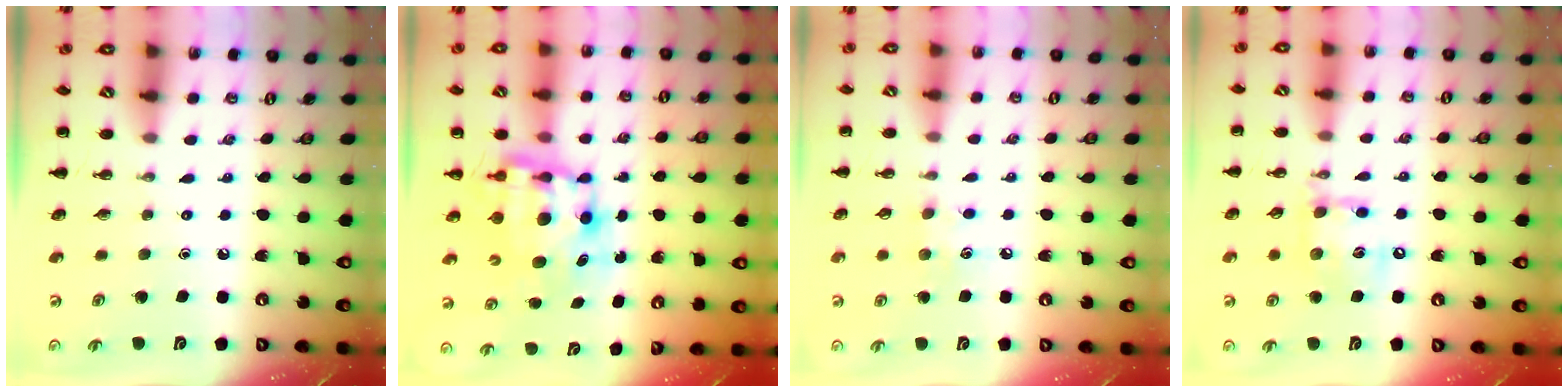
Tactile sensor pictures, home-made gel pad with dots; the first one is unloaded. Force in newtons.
{"total": 8.8, "press": 8.5, "slide": 2.1}
{"total": 6.7, "press": 6.5, "slide": 1.7}
{"total": 12.1, "press": 11.9, "slide": 1.9}